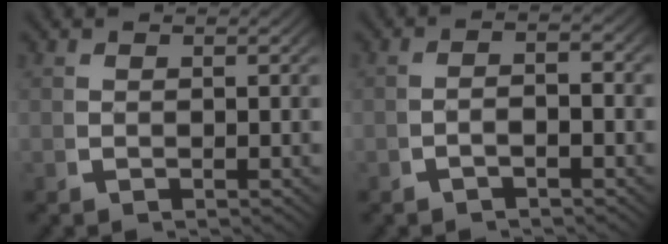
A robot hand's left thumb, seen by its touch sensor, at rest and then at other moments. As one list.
[{"total": 2.0, "force": [-1.2, 0.7, 1.5], "torque": [-0.028, 0.004, -0.024]}]